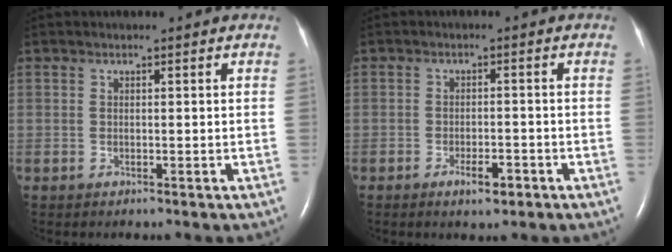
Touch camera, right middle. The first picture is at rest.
{"total": 3.2, "force": [-1.9, 0.9, 2.4], "torque": [-0.042, 0.000, -0.029]}